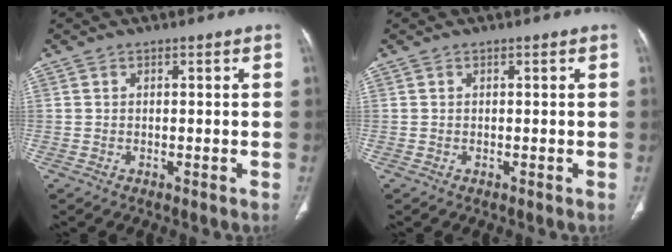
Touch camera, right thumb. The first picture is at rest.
{"total": 0.0}